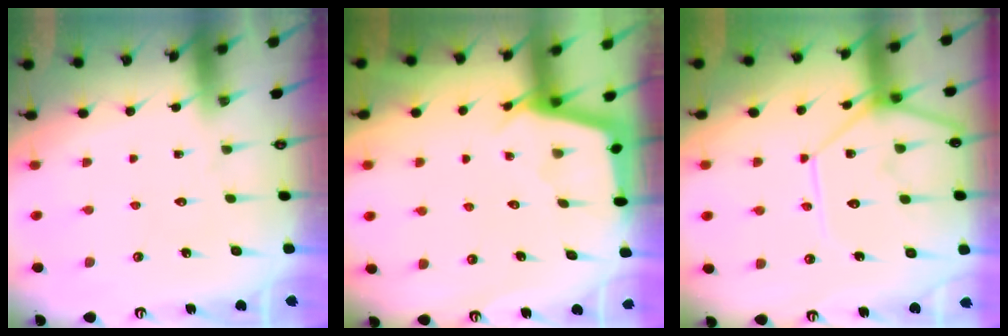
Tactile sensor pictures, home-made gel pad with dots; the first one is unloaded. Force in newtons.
{"total": 2.8, "press": 2.8, "slide": 0.3}
{"total": 12.1, "press": 12.0, "slide": 1.3}